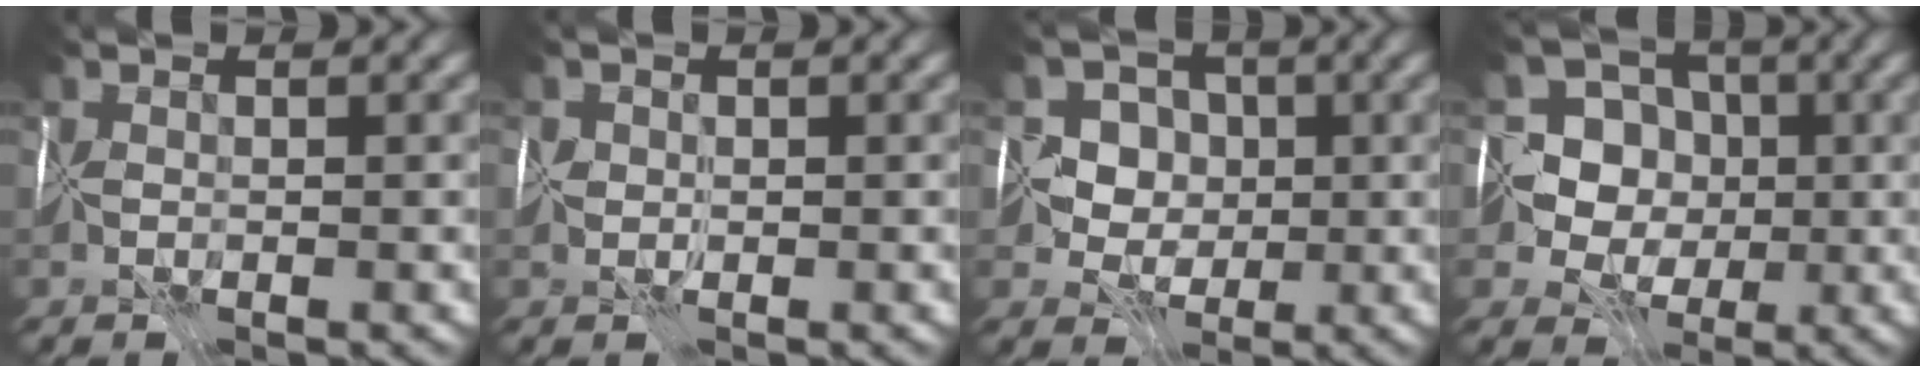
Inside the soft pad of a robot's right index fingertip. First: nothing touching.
{"total": 0.8, "force": [0.0, 0.8, 0.1], "torque": [0.004, 0.004, -0.004]}
{"total": 4.6, "force": [0.9, 4.3, 1.4], "torque": [0.004, 0.018, -0.013]}
{"total": 8.9, "force": [0.1, 8.4, 2.9], "torque": [-0.055, 0.036, -0.033]}